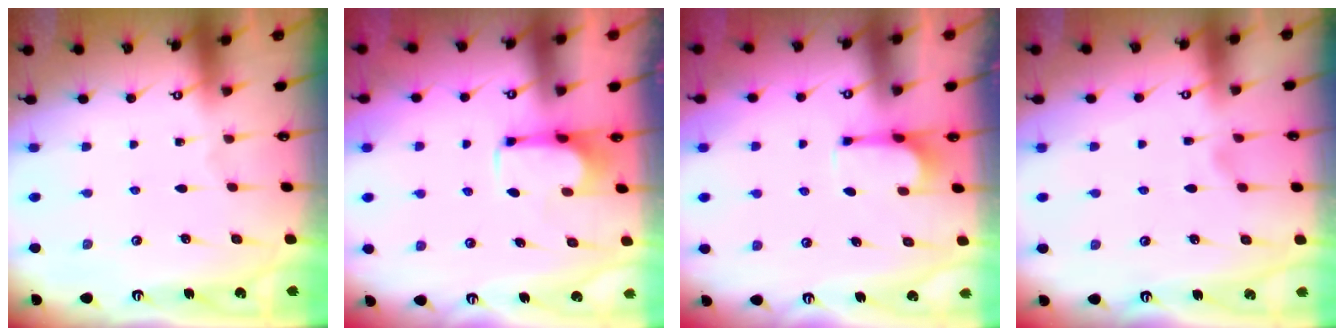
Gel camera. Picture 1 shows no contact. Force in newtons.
{"total": 0.8, "press": 0.6, "slide": 0.6}
{"total": 1.2, "press": 0.7, "slide": 1.0}
{"total": 1.1, "press": 0.6, "slide": 1.0}